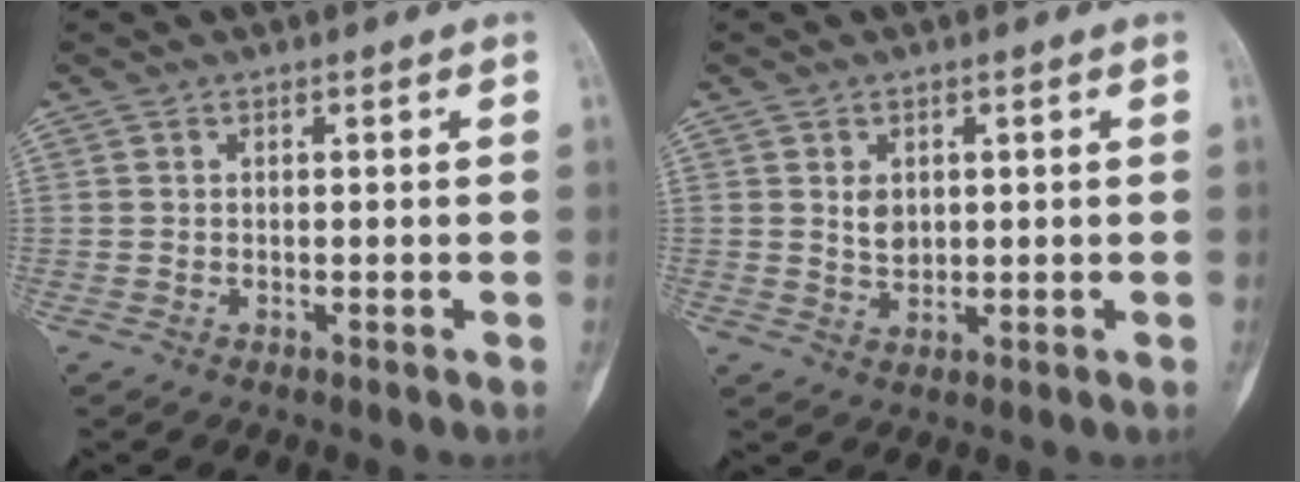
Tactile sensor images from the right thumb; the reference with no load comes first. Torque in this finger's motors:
{"motor_torque": [0.39, 0.02, 0.13, -0.21, 0.10]}